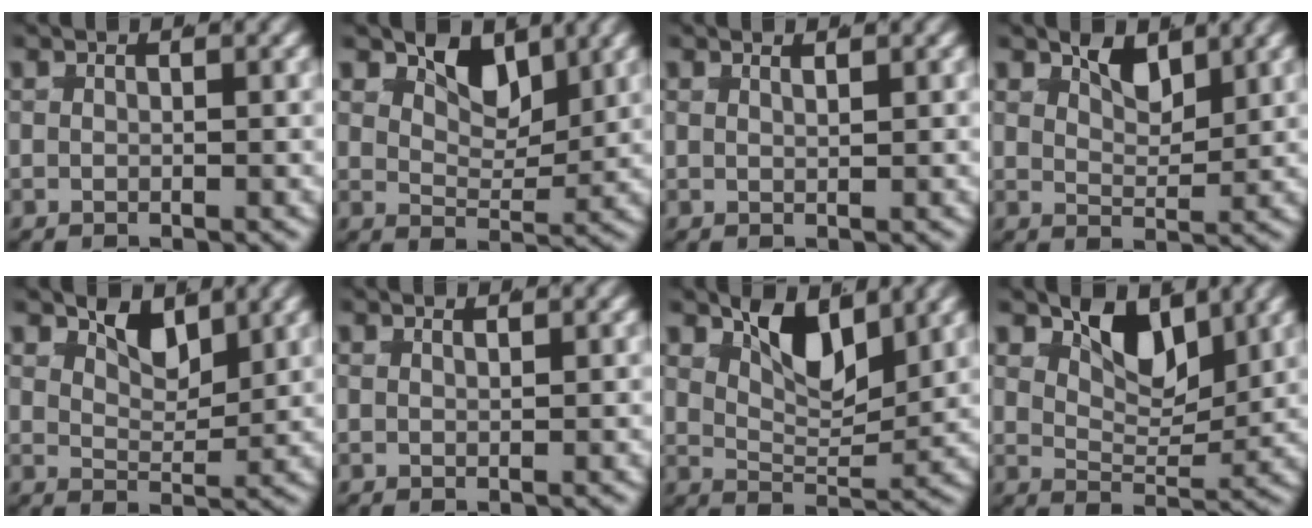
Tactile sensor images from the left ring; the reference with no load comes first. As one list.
[{"total": 5.6, "force": [2.8, 3.6, 3.3], "torque": [-0.066, -0.013, 0.045]}, {"total": 1.0, "force": [0.9, 0.2, 0.5], "torque": [-0.002, -0.001, 0.015]}, {"total": 3.4, "force": [2.1, 1.9, 1.9], "torque": [-0.042, -0.020, 0.036]}, {"total": 4.2, "force": [2.4, 2.5, 2.4], "torque": [-0.052, -0.018, 0.039]}, {"total": 0.7, "force": [0.6, 0.1, 0.2], "torque": [0.000, -0.002, 0.011]}, {"total": 6.2, "force": [2.8, 3.4, 4.2], "torque": [-0.079, -0.011, 0.043]}, {"total": 6.4, "force": [3.0, 4.0, 4.0], "torque": [-0.079, -0.013, 0.046]}]